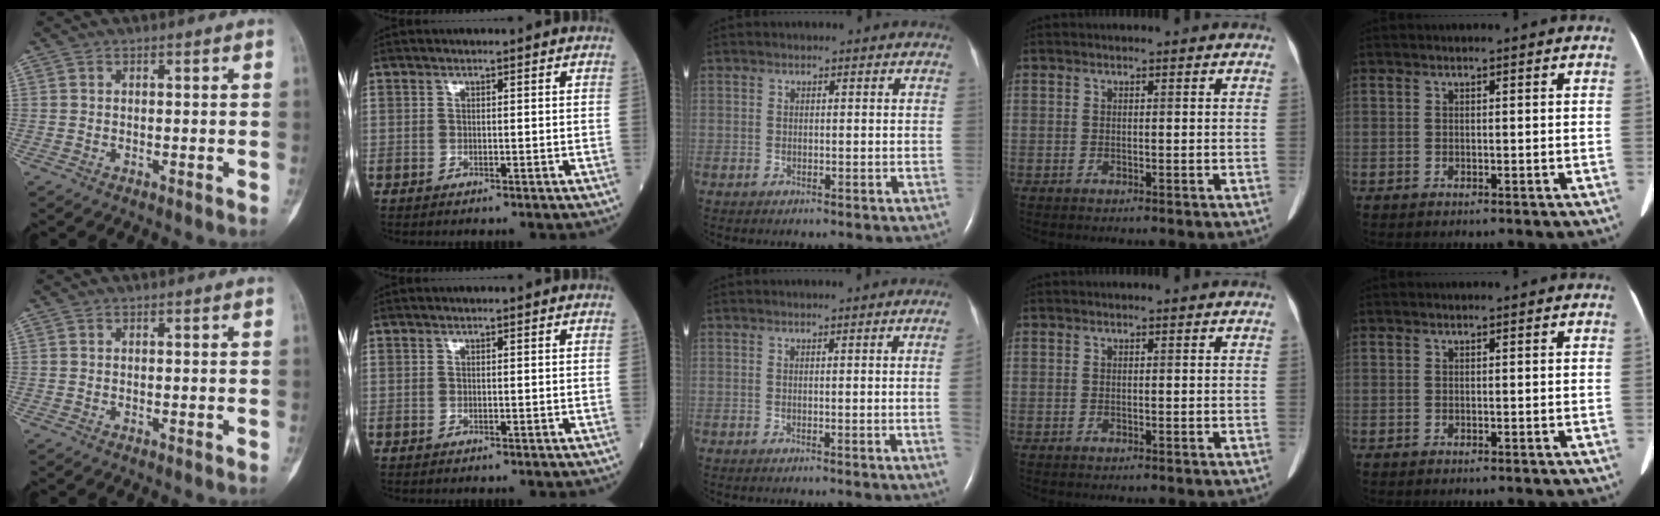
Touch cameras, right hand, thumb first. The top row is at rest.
{"middle": {"total": 2.4, "force": [-0.1, -1.2, 2.0], "torque": [-0.023, -0.003, 0.001]}}